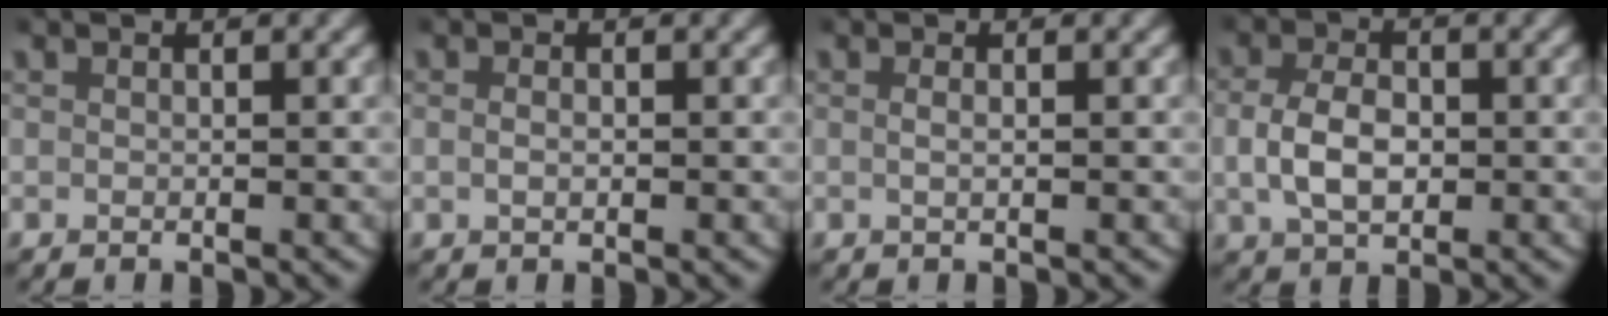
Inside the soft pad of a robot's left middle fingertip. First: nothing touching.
{"total": 0.8, "force": [-0.1, 0.5, 0.6], "torque": [-0.012, -0.003, 0.000]}
{"total": 0.6, "force": [0.0, 0.0, 0.6], "torque": [-0.016, -0.004, 0.002]}
{"total": 4.5, "force": [-0.2, 3.1, 3.2], "torque": [-0.070, -0.005, 0.004]}